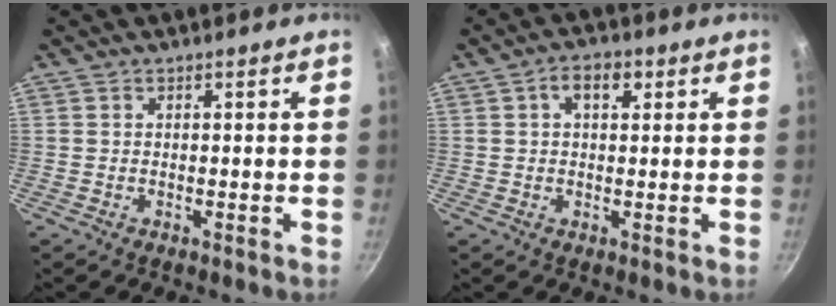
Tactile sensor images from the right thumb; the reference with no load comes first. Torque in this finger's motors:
{"motor_torque": [0.00, 0.04, -0.17, 0.12, 0.01]}